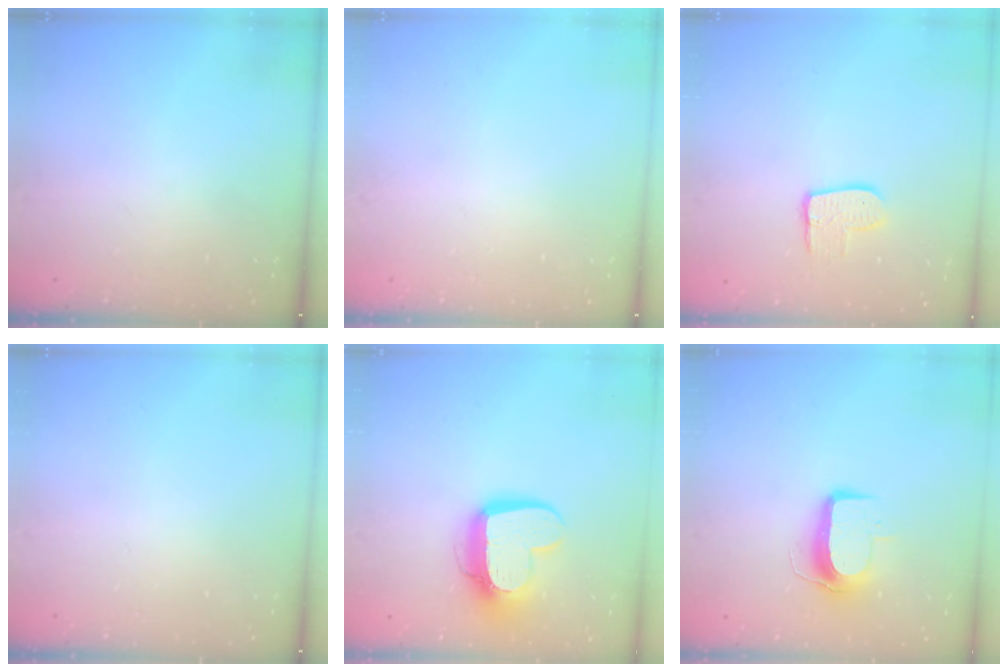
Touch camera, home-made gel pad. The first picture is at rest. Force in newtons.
{"total": 0.0}
{"total": 8.9, "press": 8.8, "slide": 0.5}
{"total": 0.0}
{"total": 14.0, "press": 13.9, "slide": 1.3}
{"total": 10.6, "press": 10.6, "slide": 0.8}